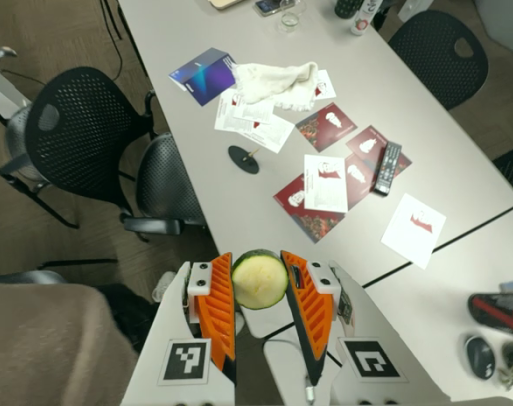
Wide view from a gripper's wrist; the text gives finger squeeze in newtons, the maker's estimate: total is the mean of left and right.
{"total": 10.7, "left": 10.4, "right": 10.9}